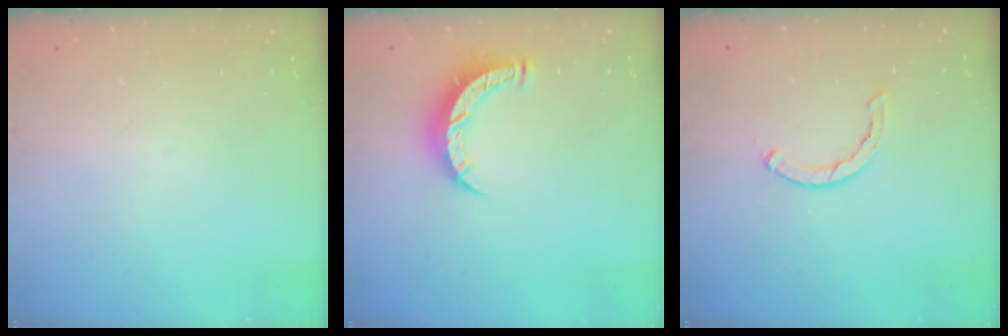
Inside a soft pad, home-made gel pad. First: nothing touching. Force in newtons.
{"total": 7.7, "press": 7.7, "slide": 0.3}
{"total": 0.5, "press": 0.5, "slide": 0.2}